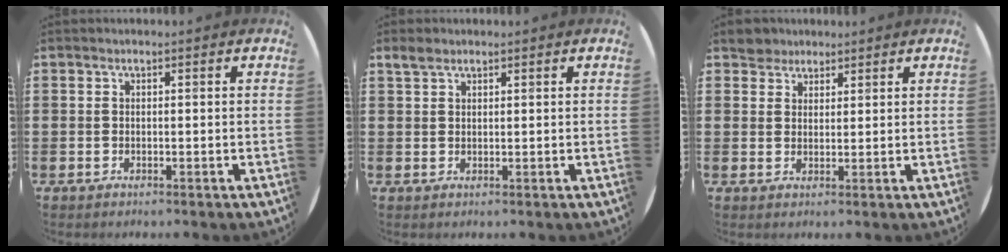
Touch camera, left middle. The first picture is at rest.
{"total": 1.8, "force": [1.5, 0.8, 0.6], "torque": [-0.005, 0.001, 0.026]}
{"total": 3.0, "force": [2.7, 1.4, -0.2], "torque": [0.005, 0.003, 0.052]}